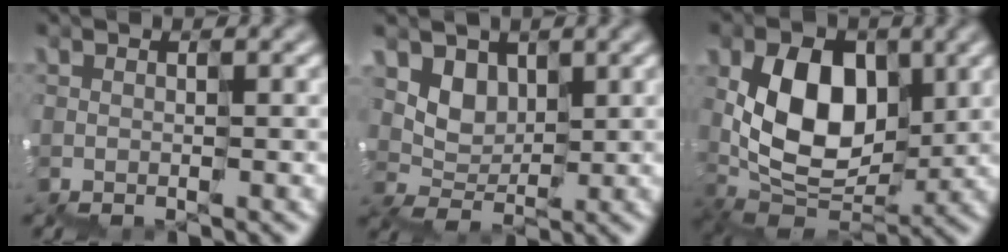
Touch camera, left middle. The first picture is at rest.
{"total": 2.7, "force": [1.8, 2.0, -0.2], "torque": [-0.005, -0.001, 0.033]}
{"total": 8.5, "force": [1.3, 6.4, 5.4], "torque": [-0.099, 0.000, 0.018]}